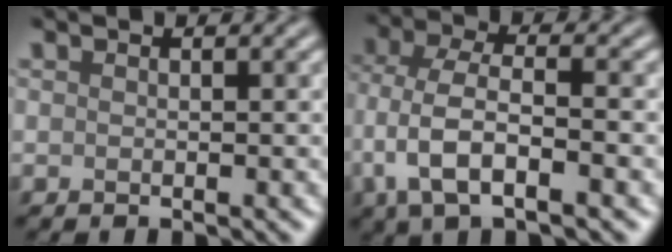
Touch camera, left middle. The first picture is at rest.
{"total": 6.6, "force": [-2.3, 3.0, 5.4], "torque": [-0.116, 0.002, -0.050]}